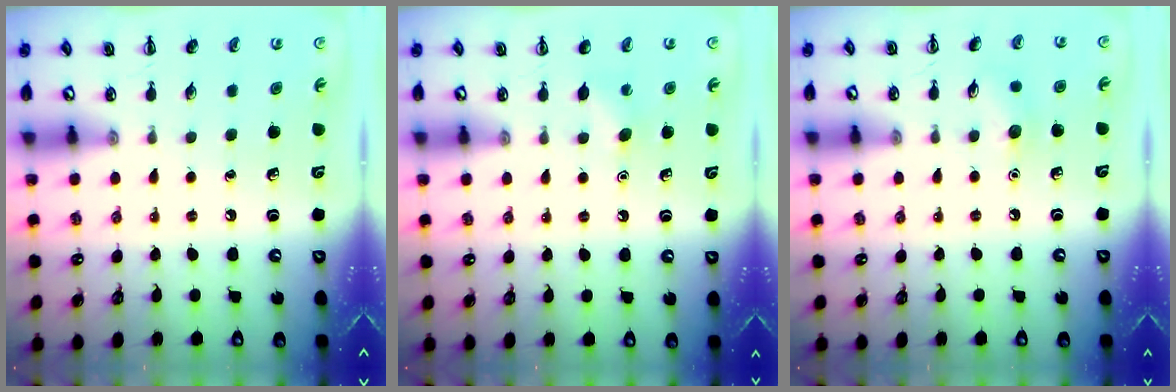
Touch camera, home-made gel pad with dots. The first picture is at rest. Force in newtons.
{"total": 4.0, "press": 3.8, "slide": 1.1}
{"total": 6.4, "press": 6.2, "slide": 1.6}